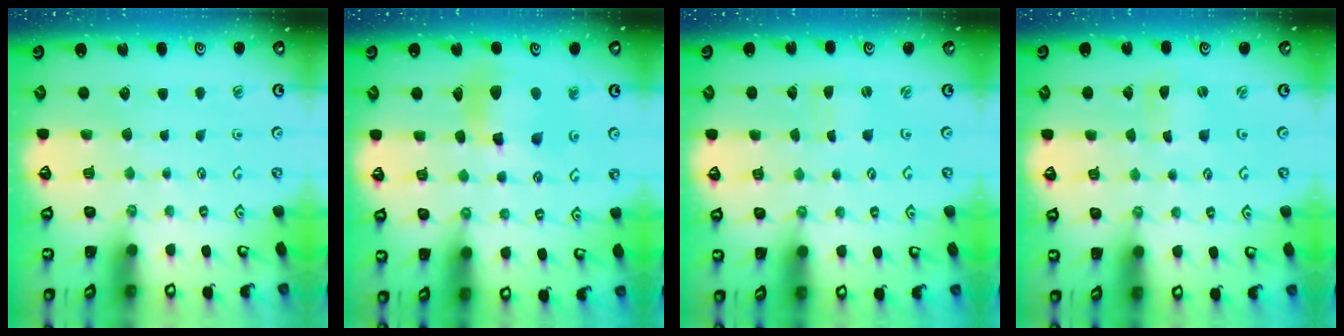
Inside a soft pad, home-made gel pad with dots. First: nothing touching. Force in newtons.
{"total": 10.6, "press": 10.5, "slide": 1.2}
{"total": 0.0}
{"total": 0.0}